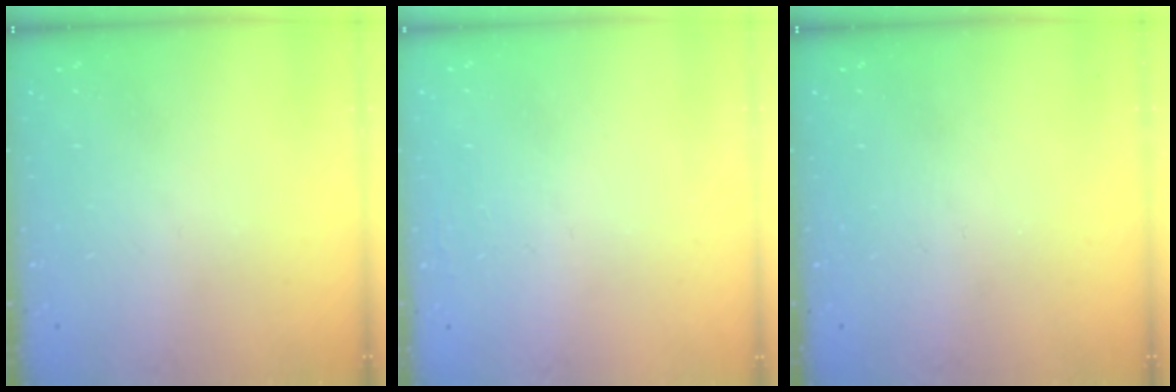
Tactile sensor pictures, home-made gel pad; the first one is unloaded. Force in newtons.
{"total": 1.8, "press": 1.7, "slide": 0.4}
{"total": 0.0}